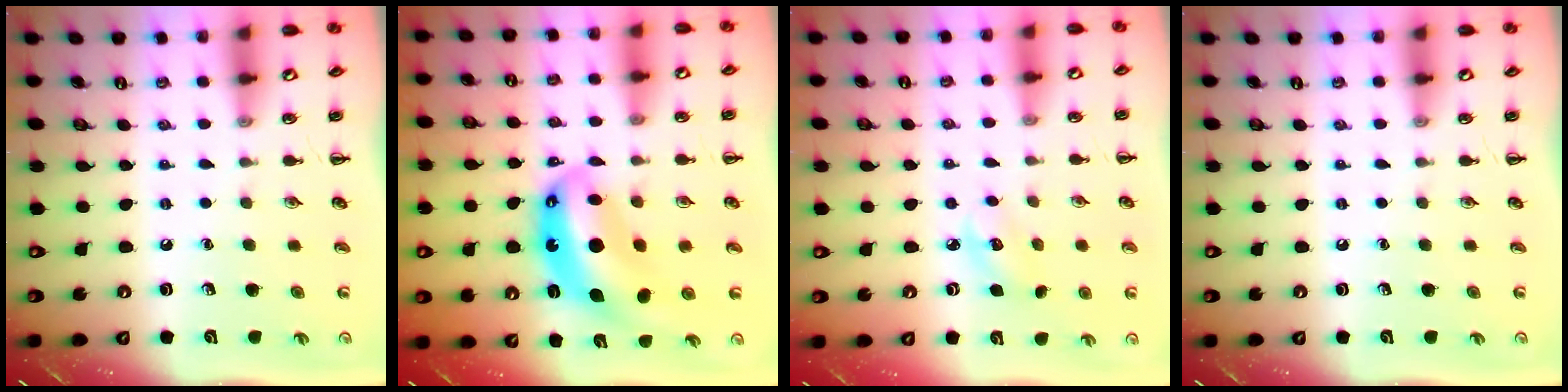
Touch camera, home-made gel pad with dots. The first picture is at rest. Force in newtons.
{"total": 13.4, "press": 13.0, "slide": 3.3}
{"total": 5.5, "press": 5.4, "slide": 1.0}
{"total": 0.0}